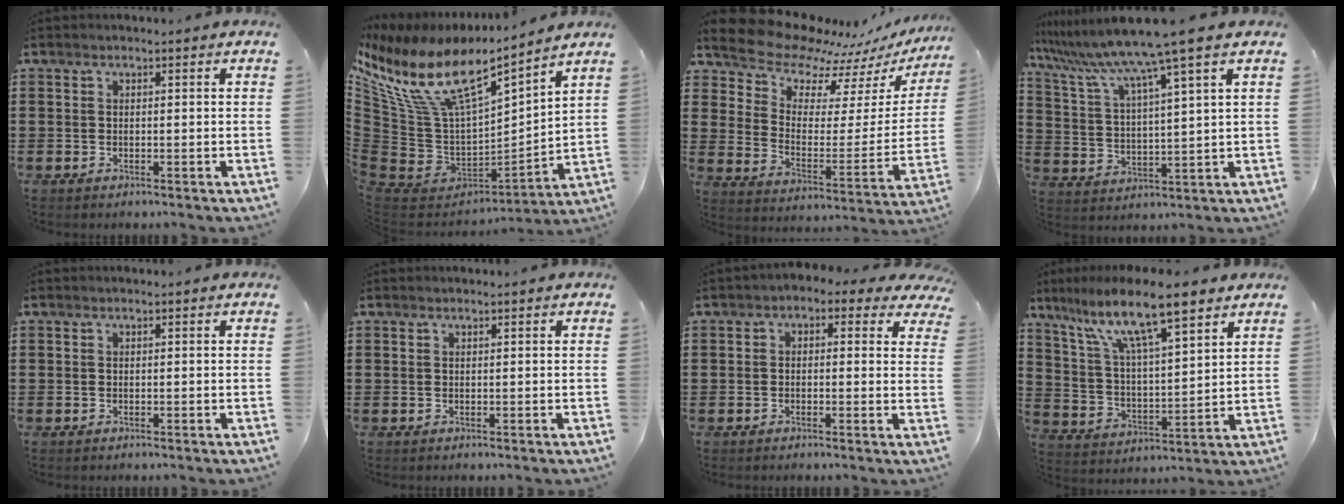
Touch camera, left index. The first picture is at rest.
{"total": 12.1, "force": [7.5, 4.6, 8.4], "torque": [-0.205, -0.057, 0.123]}
{"total": 10.9, "force": [10.0, 3.7, 2.4], "torque": [-0.079, -0.086, 0.172]}
{"total": 9.6, "force": [7.8, -1.0, 5.6], "torque": [-0.140, -0.049, 0.122]}
{"total": 0.0}
{"total": 0.0}
{"total": 1.5, "force": [-0.2, 1.1, 1.0], "torque": [-0.024, 0.011, -0.009]}
{"total": 11.3, "force": [8.3, 2.0, 7.4], "torque": [-0.168, -0.032, 0.140]}